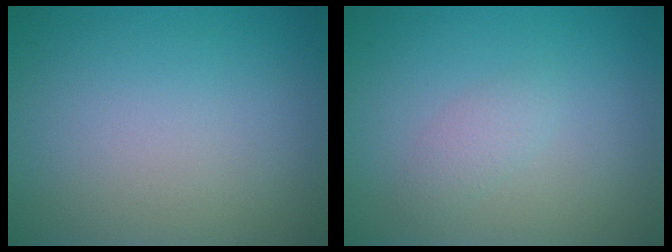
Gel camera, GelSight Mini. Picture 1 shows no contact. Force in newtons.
{"total": 1.3, "press": 1.3, "slide": 0.0}